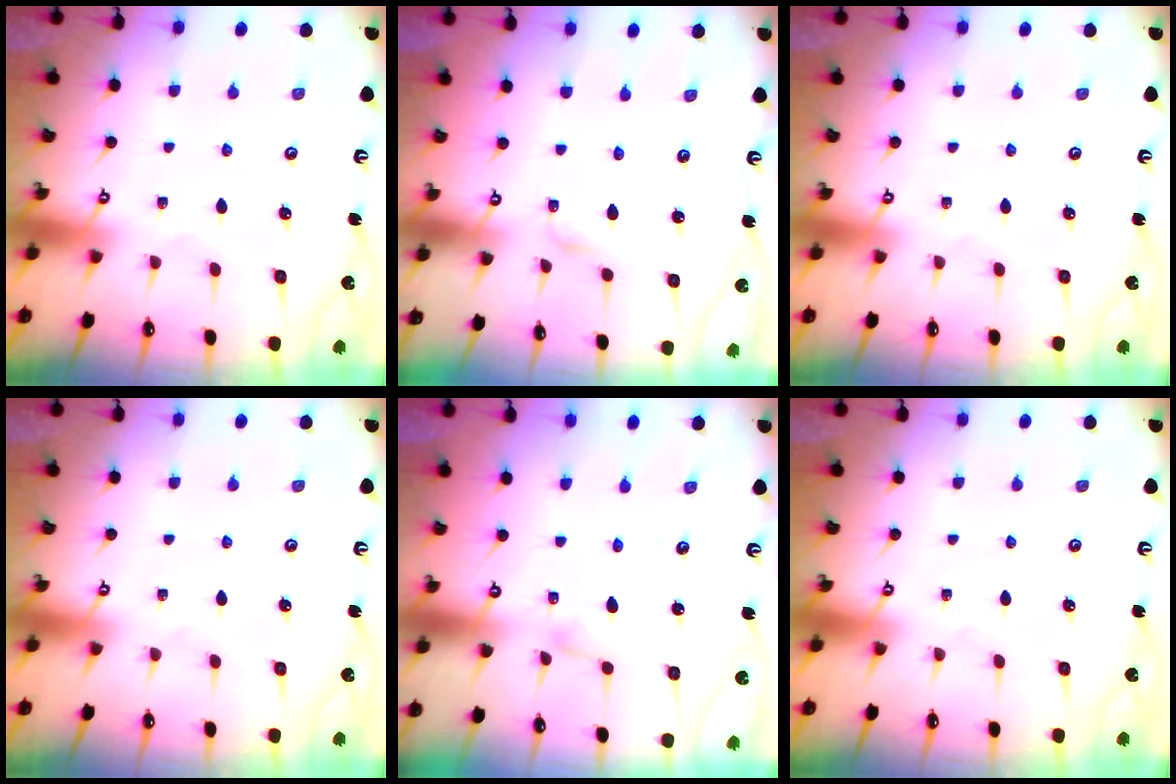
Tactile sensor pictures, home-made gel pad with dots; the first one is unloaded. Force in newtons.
{"total": 1.8, "press": 1.8, "slide": 0.3}
{"total": 0.0}
{"total": 0.0}
{"total": 2.8, "press": 2.7, "slide": 0.3}
{"total": 0.0}